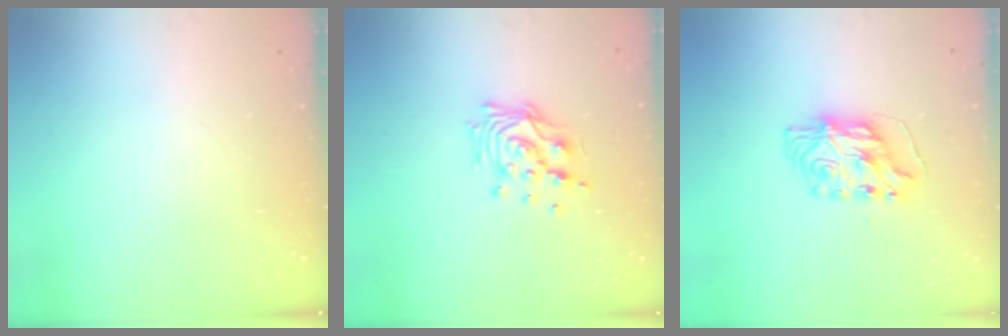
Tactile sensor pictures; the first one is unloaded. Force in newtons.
{"total": 11.7, "press": 11.7, "slide": 0.9}
{"total": 9.3, "press": 9.3, "slide": 0.9}